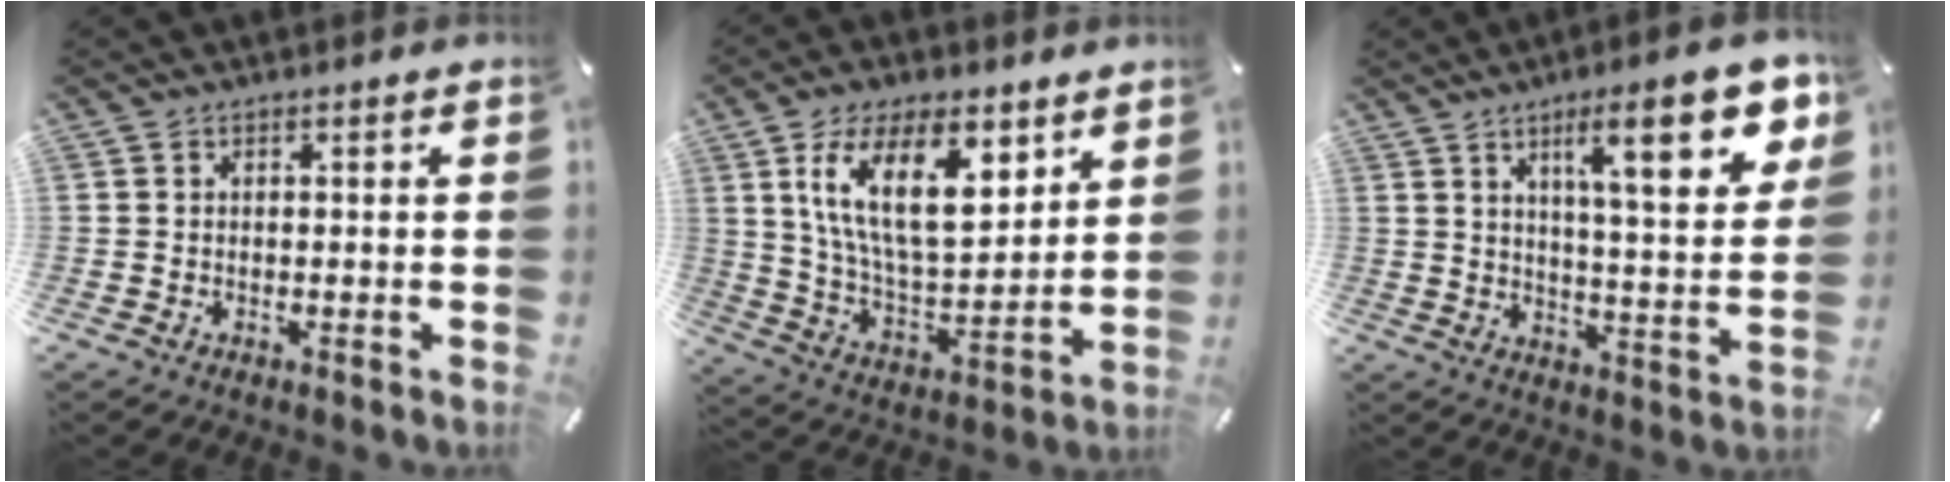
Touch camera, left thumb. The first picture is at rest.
{"total": 18.7, "force": [9.4, 9.0, 13.4], "torque": [-0.260, -0.030, 0.159]}
{"total": 18.1, "force": [8.9, 5.1, 15.0], "torque": [-0.215, -0.036, 0.130]}